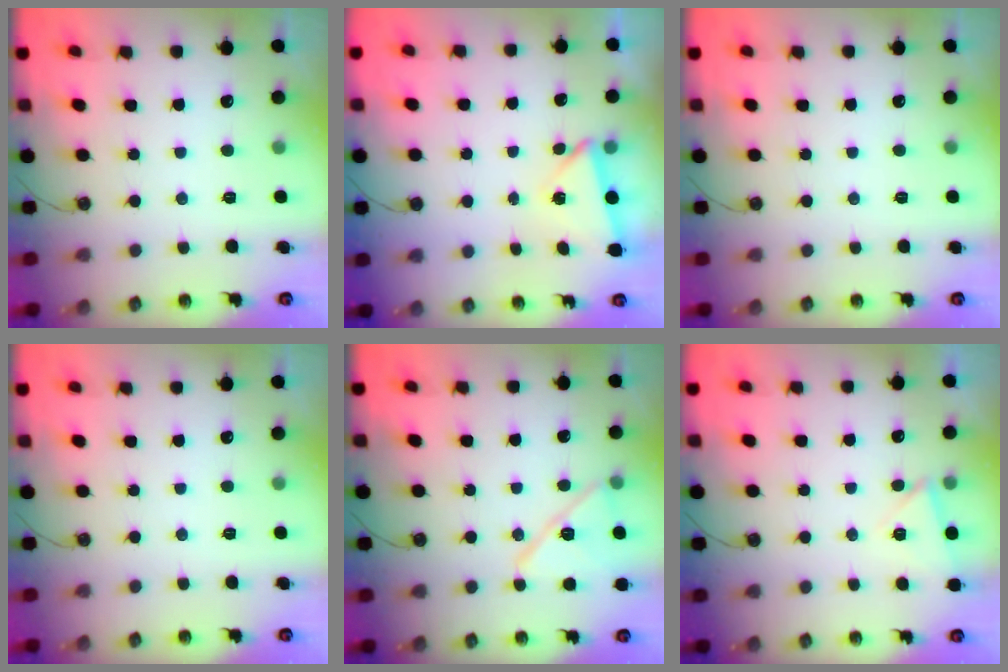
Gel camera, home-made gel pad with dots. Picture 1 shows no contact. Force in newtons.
{"total": 2.7, "press": 0.8, "slide": 2.6}
{"total": 0.0}
{"total": 0.0}
{"total": 13.4, "press": 13.4, "slide": 0.3}
{"total": 4.2, "press": 4.0, "slide": 1.5}